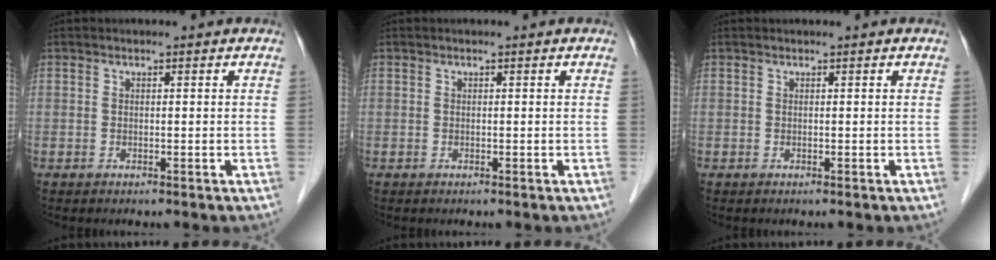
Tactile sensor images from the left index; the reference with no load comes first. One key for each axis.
{"total": 0.0}
{"total": 0.0}